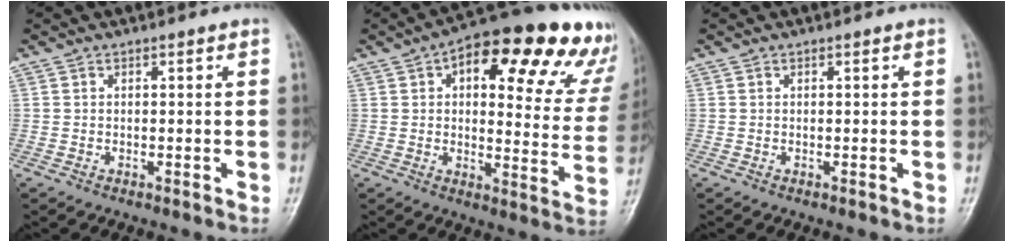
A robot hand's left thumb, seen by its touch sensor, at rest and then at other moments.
{"total": 25.0, "force": [14.2, 10.5, 17.7], "torque": [-0.189, -0.014, 0.169]}
{"total": 0.0}